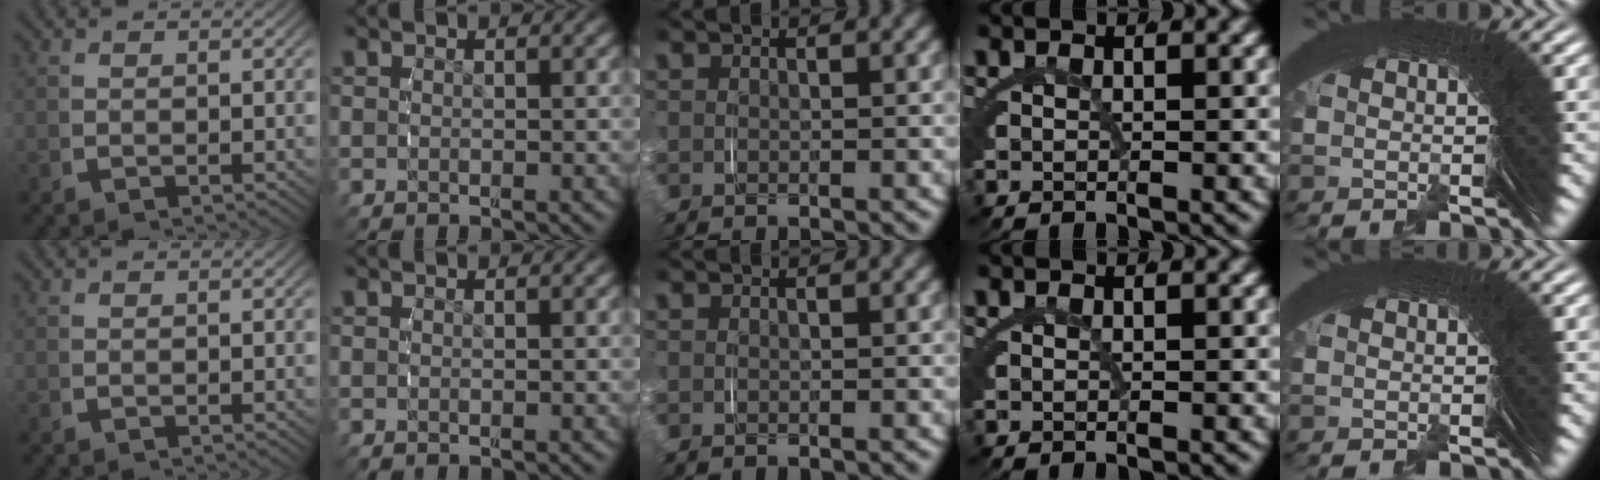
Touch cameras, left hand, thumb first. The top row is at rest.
{}